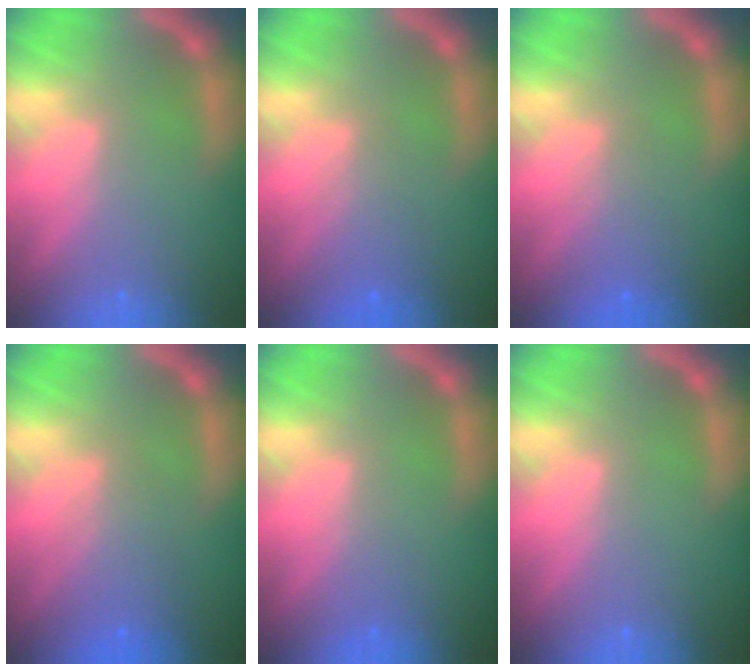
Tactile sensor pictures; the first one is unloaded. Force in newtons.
{"total": 2.5}
{"total": 2.5}
{"total": 3.5}
{"total": 1.0}
{"total": 0.0}